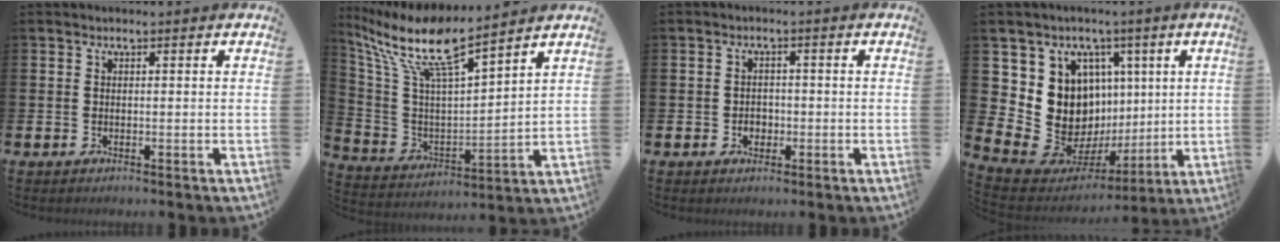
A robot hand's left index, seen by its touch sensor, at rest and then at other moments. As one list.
[{"total": 11.3, "force": [9.0, 1.8, 6.7], "torque": [-0.168, -0.058, 0.146]}, {"total": 2.0, "force": [-0.6, 1.6, 0.9], "torque": [-0.010, 0.002, -0.017]}, {"total": 10.4, "force": [0.3, 9.9, 3.3], "torque": [-0.124, -0.027, 0.013]}]